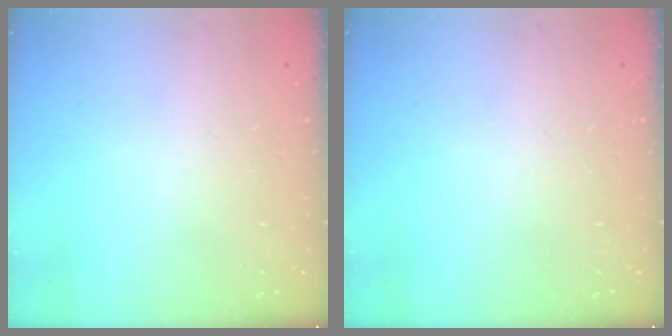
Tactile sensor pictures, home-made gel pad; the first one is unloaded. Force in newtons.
{"total": 0.0}